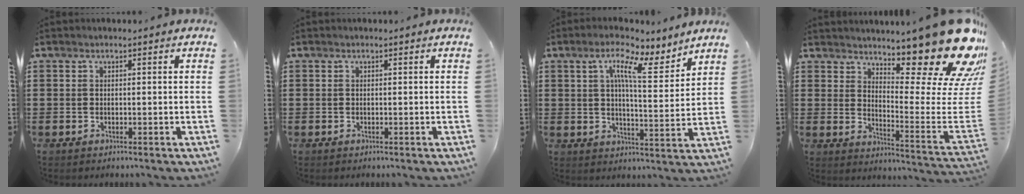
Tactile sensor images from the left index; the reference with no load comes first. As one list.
[{"total": 0.0}, {"total": 8.4, "force": [5.7, 1.1, 6.1], "torque": [-0.117, -0.023, 0.093]}, {"total": 19.1, "force": [13.6, 4.4, 12.7], "torque": [-0.171, -0.109, 0.222]}]